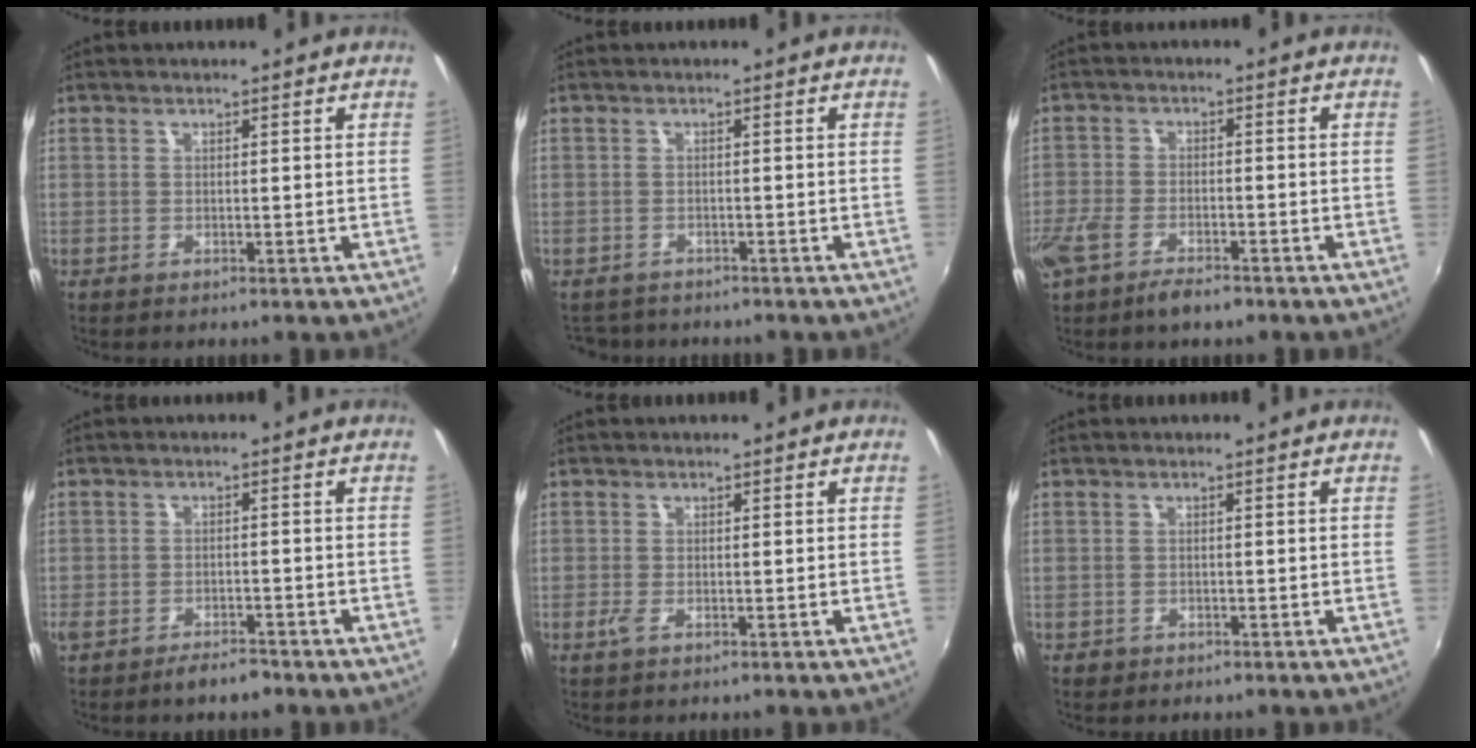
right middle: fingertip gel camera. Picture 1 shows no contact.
{"total": 4.1, "force": [-3.7, 1.7, 0.6], "torque": [-0.022, -0.008, -0.058]}
{"total": 9.0, "force": [-6.2, 3.8, 5.2], "torque": [-0.134, -0.024, -0.118]}
{"total": 4.8, "force": [-3.9, 1.8, 2.1], "torque": [-0.054, -0.008, -0.064]}
{"total": 1.4, "force": [-0.5, 0.3, 1.2], "torque": [-0.025, -0.005, -0.011]}
{"total": 1.4, "force": [-0.8, 1.1, 0.4], "torque": [-0.011, -0.004, -0.011]}